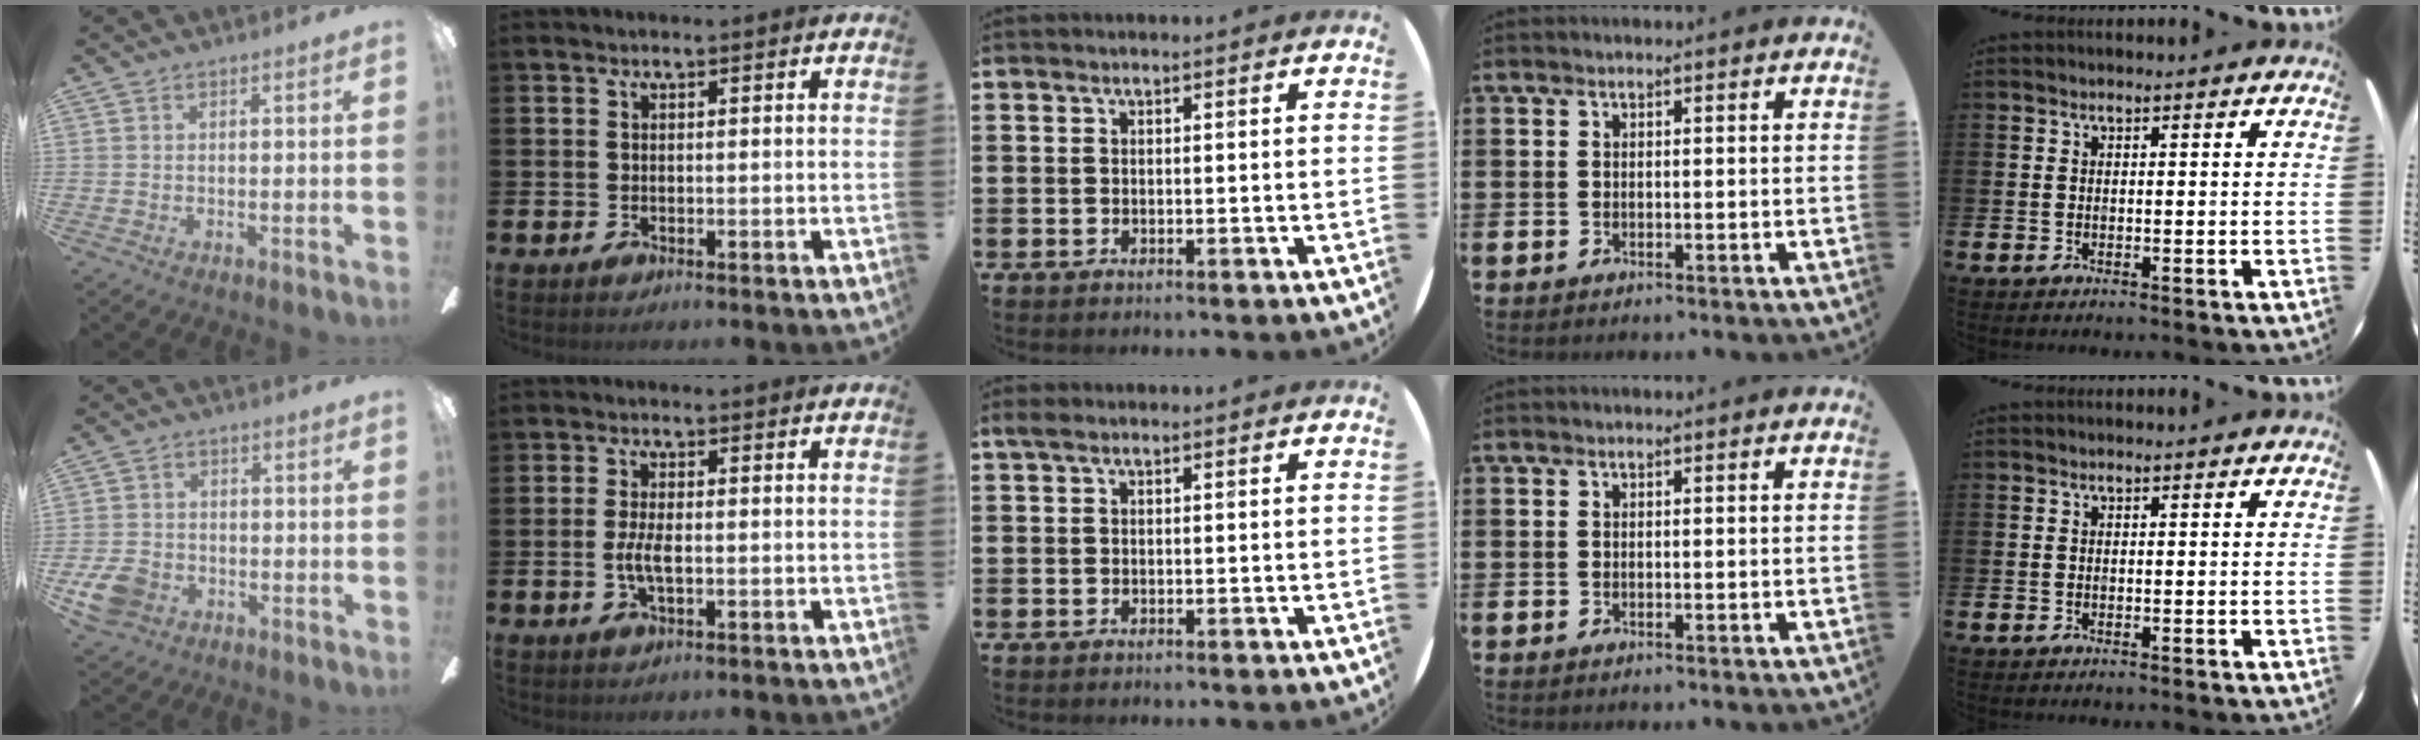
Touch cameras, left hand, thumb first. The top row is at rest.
{"thumb": {"total": 7.7, "force": [-3.8, 5.6, 3.6], "torque": [-0.085, 0.025, -0.069]}, "index": {"total": 3.1, "force": [-0.5, 1.1, 2.9], "torque": [-0.057, -0.004, -0.012]}, "middle": {"total": 0.6, "force": [0.3, 0.3, 0.4], "torque": [-0.009, 0.005, 0.005]}}